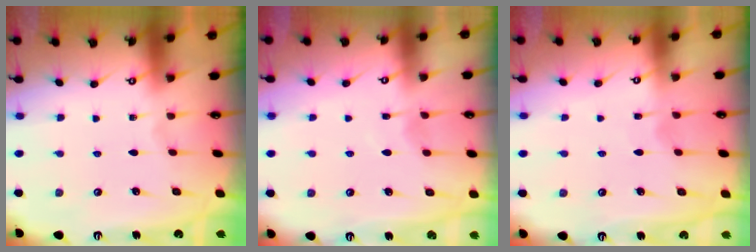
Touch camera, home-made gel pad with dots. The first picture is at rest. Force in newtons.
{"total": 5.3, "press": 5.2, "slide": 0.7}
{"total": 3.5, "press": 3.4, "slide": 0.4}